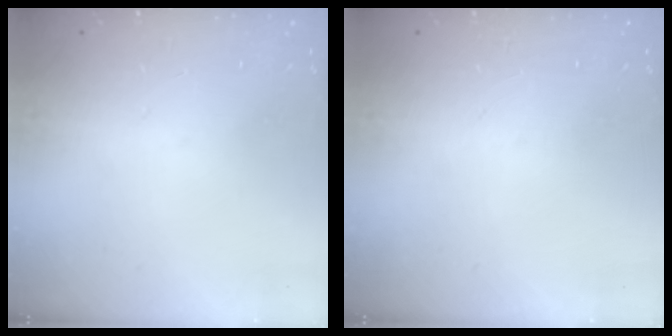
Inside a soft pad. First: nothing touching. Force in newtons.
{"total": 0.0}